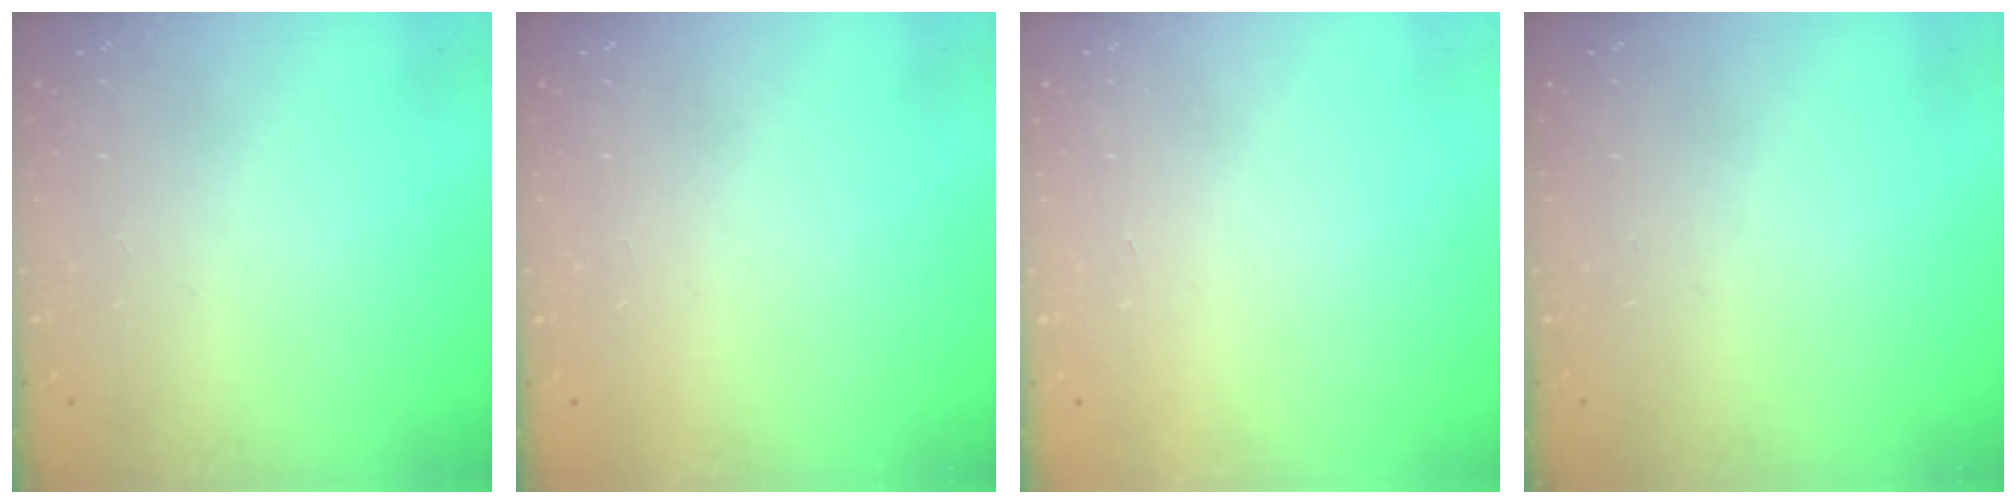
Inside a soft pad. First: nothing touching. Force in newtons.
{"total": 1.5, "press": 1.5, "slide": 0.1}
{"total": 1.7, "press": 1.7, "slide": 0.1}
{"total": 0.0}